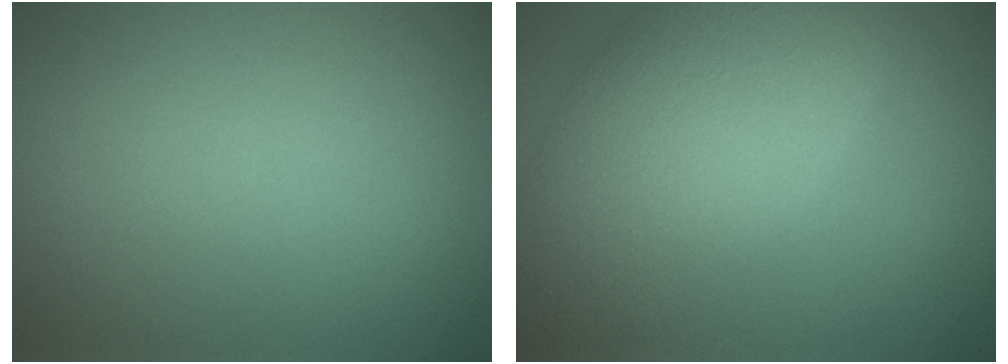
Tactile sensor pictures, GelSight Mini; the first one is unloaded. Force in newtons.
{"total": 9.4, "press": 9.4, "slide": 0.5}